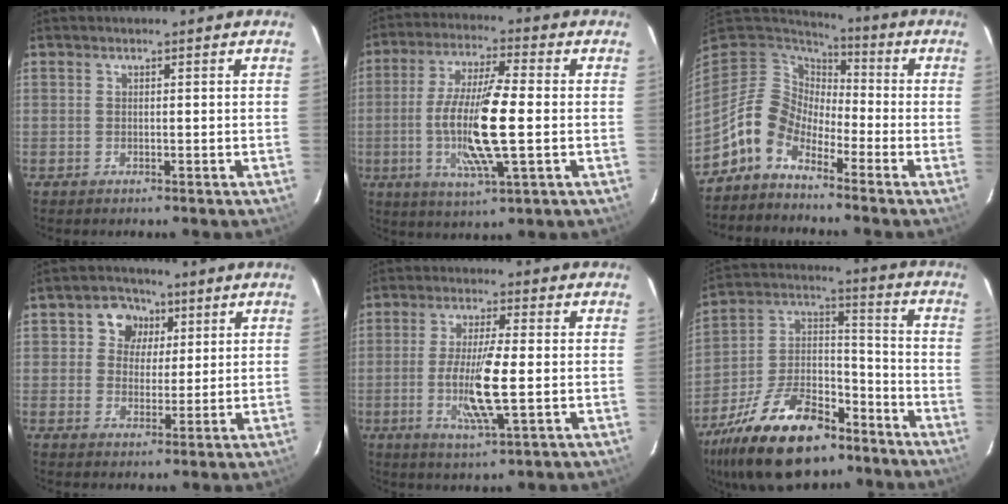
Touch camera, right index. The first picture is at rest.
{"total": 14.3, "force": [-2.1, 1.9, 14.0], "torque": [-0.273, -0.010, -0.041]}
{"total": 9.6, "force": [-6.5, 5.8, 3.8], "torque": [-0.081, 0.023, -0.143]}
{"total": 6.5, "force": [2.1, 5.8, 2.0], "torque": [-0.030, 0.010, 0.030]}
{"total": 10.0, "force": [-1.8, 1.1, 9.8], "torque": [-0.185, -0.014, -0.034]}
{"total": 22.4, "force": [-14.7, 11.0, 12.8], "torque": [-0.260, 0.021, -0.243]}